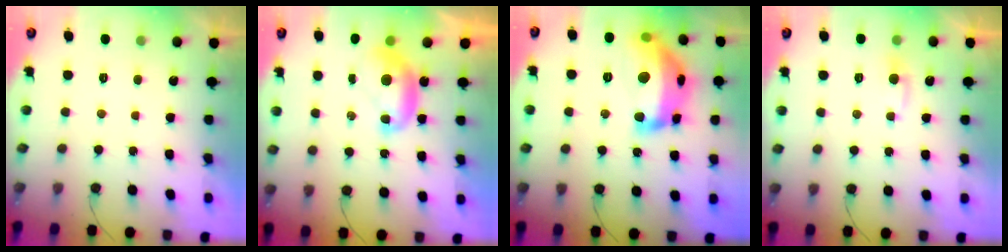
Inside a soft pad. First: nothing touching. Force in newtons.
{"total": 7.8, "press": 7.8, "slide": 0.2}
{"total": 21.1, "press": 21.0, "slide": 1.5}
{"total": 3.6, "press": 3.6, "slide": 0.4}